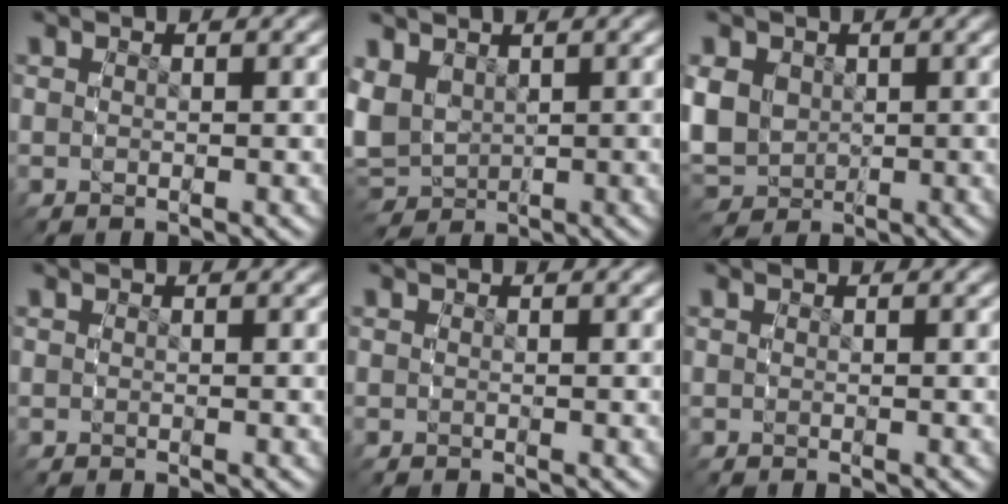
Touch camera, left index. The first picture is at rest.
{"total": 5.7, "force": [0.4, 5.0, 2.6], "torque": [-0.092, -0.027, 0.022]}
{"total": 6.7, "force": [-0.2, 6.0, 3.0], "torque": [-0.087, -0.027, 0.009]}
{"total": 0.0}
{"total": 0.0}
{"total": 0.0}